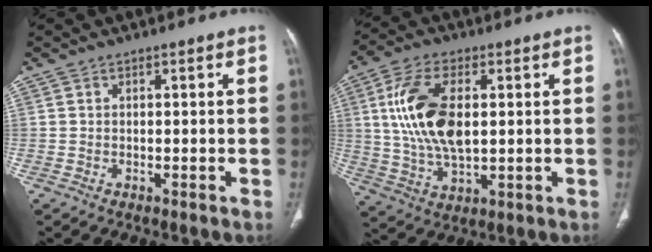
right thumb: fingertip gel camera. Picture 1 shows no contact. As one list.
[{"total": 14.6, "force": [2.3, 7.4, 12.4], "torque": [-0.245, -0.007, 0.049]}]